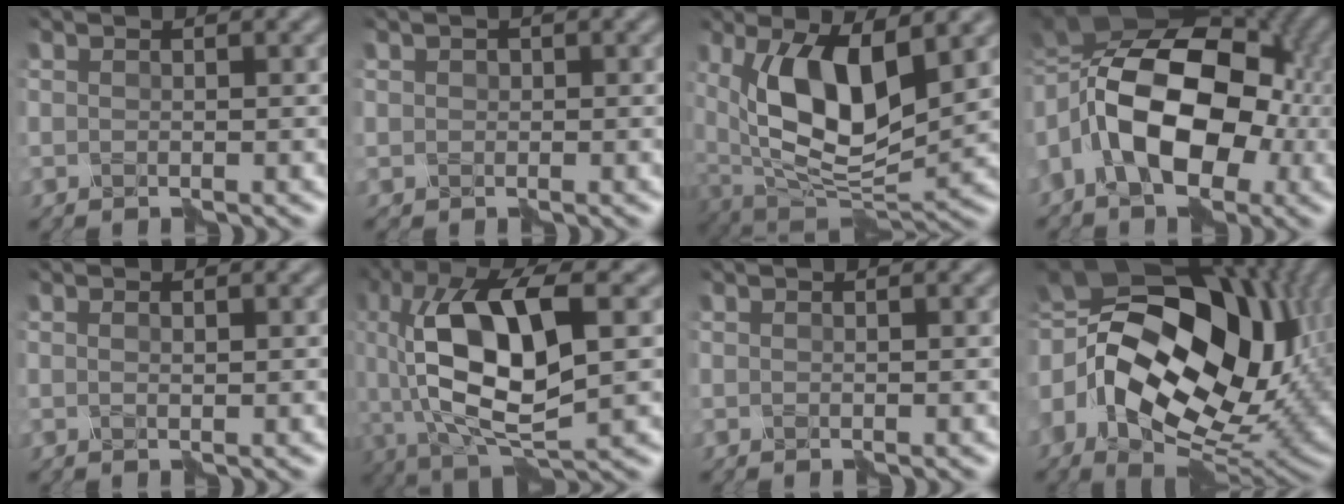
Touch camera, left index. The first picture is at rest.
{"total": 0.6, "force": [0.1, 0.6, 0.2], "torque": [-0.001, 0.001, 0.002]}
{"total": 10.0, "force": [2.1, 4.6, 8.6], "torque": [-0.156, -0.013, 0.034]}
{"total": 16.5, "force": [-1.7, 10.3, 12.7], "torque": [-0.222, 0.007, -0.049]}
{"total": 0.7, "force": [0.0, 0.2, 0.6], "torque": [-0.011, -0.002, 0.000]}
{"total": 12.0, "force": [0.6, 5.1, 10.9], "torque": [-0.194, 0.009, 0.006]}
{"total": 0.0}
{"total": 18.3, "force": [0.8, 11.9, 13.9], "torque": [-0.258, -0.005, 0.023]}